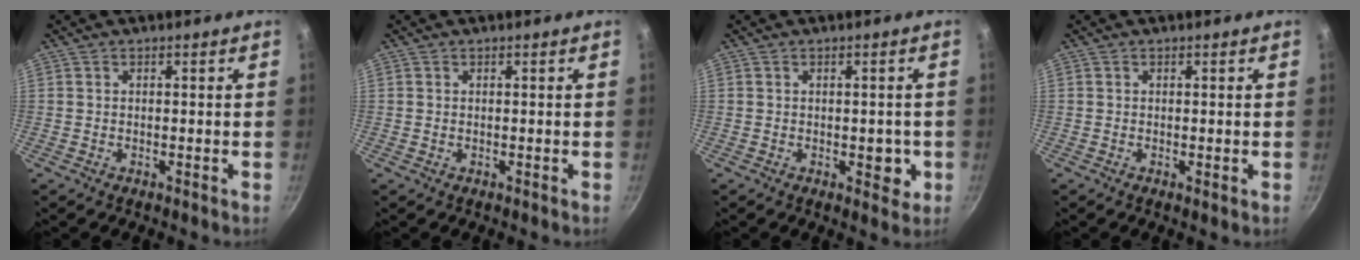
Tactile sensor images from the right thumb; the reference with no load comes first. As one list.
[{"total": 0.0}, {"total": 4.0, "force": [-0.7, 2.3, 3.2], "torque": [-0.017, 0.002, -0.008]}, {"total": 0.5, "force": [0.0, 0.1, 0.5], "torque": [-0.008, -0.002, -0.001]}]